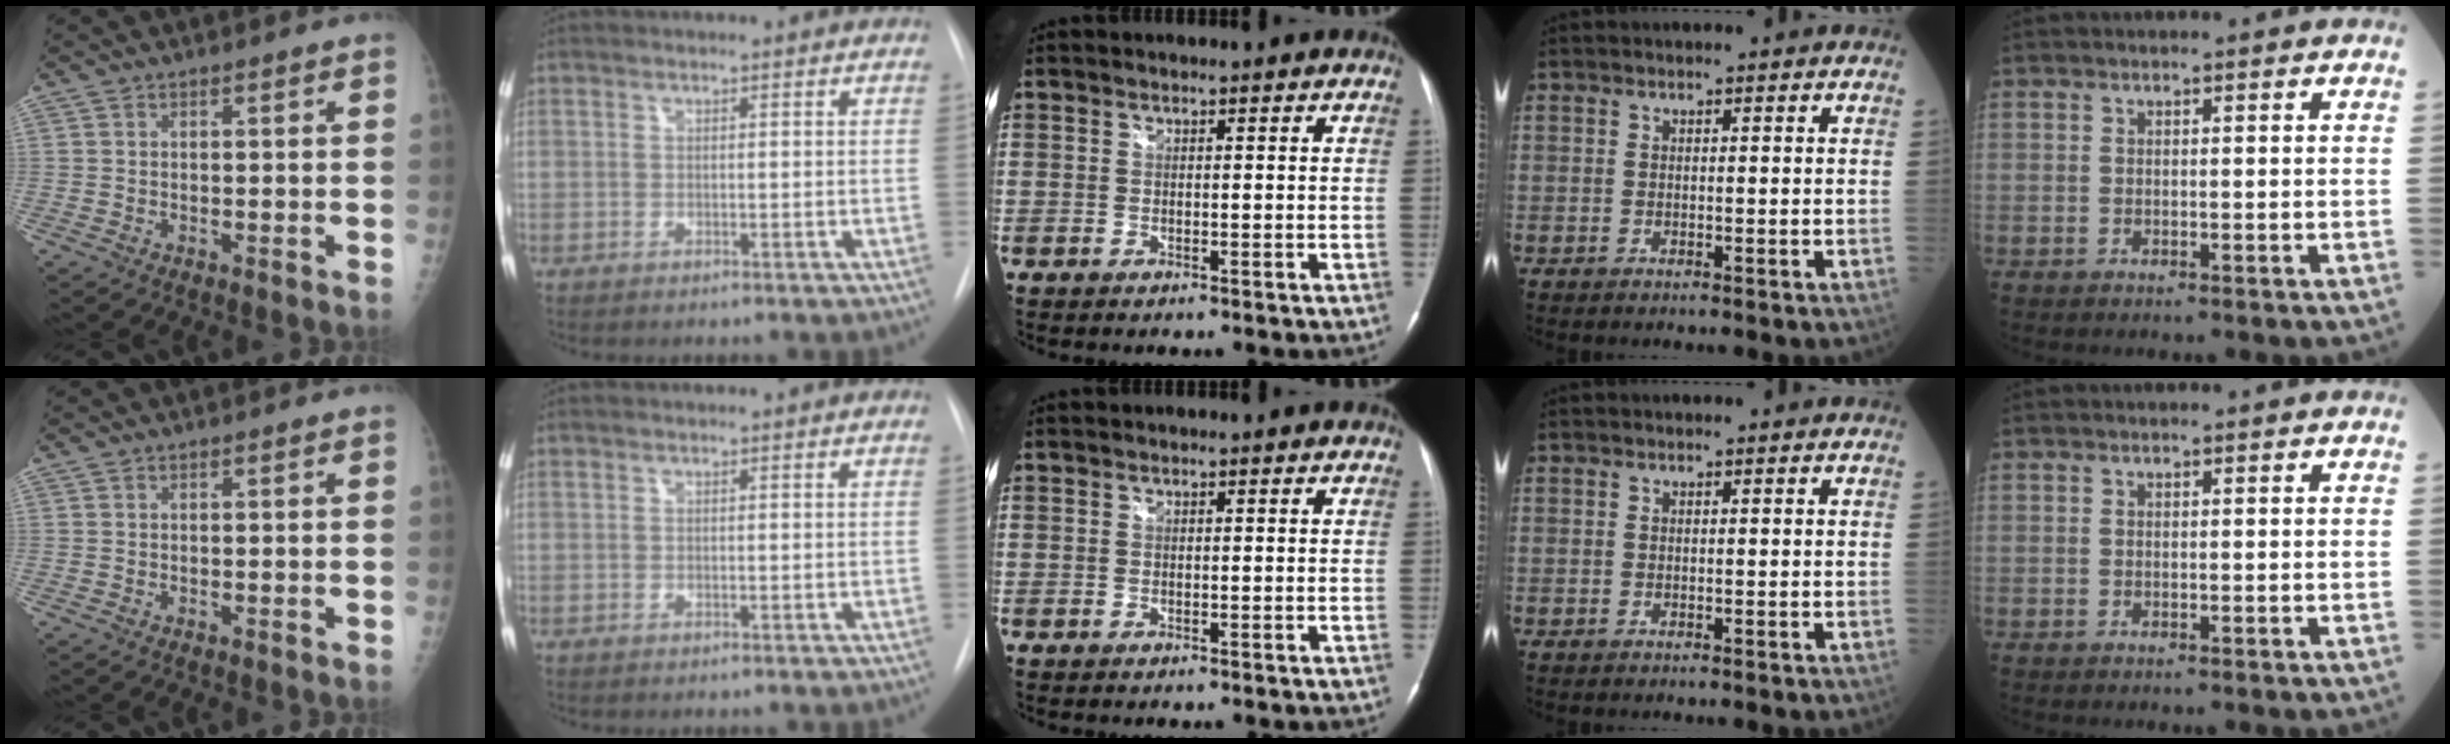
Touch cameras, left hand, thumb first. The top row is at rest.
{}